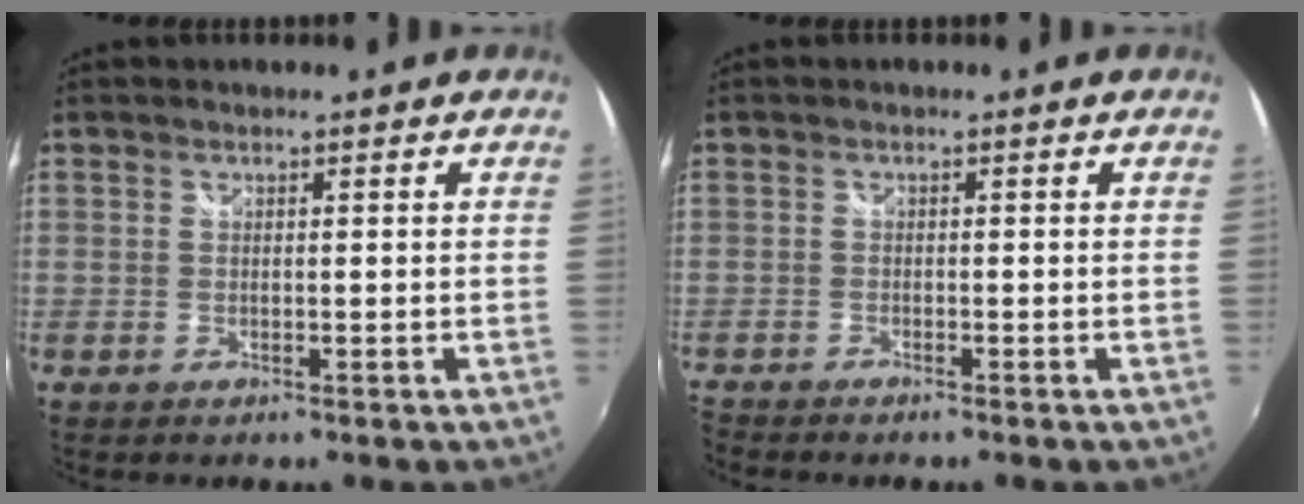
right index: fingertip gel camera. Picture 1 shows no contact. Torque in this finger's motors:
{"motor_torque": [0.20, 0.00, 0.04, 0.00]}